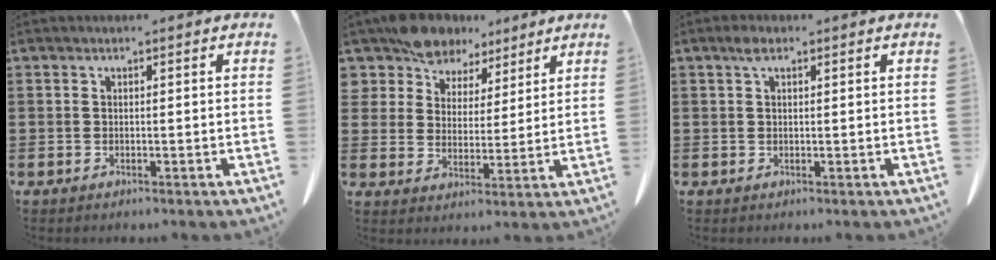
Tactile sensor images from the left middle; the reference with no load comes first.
{"total": 8.0, "force": [6.9, 3.8, 1.1], "torque": [-0.060, -0.020, 0.133]}
{"total": 1.7, "force": [0.8, 0.8, 1.3], "torque": [-0.030, 0.004, 0.015]}